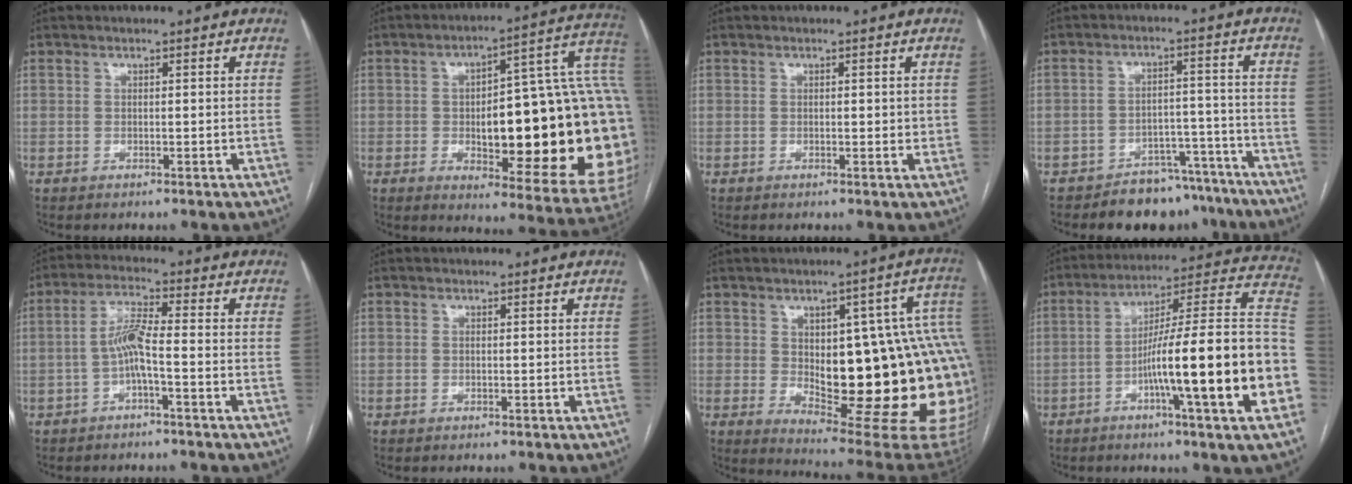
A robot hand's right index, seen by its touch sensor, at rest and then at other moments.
{"total": 31.5, "force": [-0.8, 7.4, 30.6], "torque": [-0.318, 0.038, 0.004]}
{"total": 1.3, "force": [0.3, 0.6, 1.1], "torque": [-0.013, -0.003, 0.002]}
{"total": 9.3, "force": [-7.9, 4.6, 1.1], "torque": [0.023, 0.042, -0.113]}
{"total": 5.1, "force": [-1.3, 0.3, 4.9], "torque": [-0.100, 0.012, -0.025]}
{"total": 0.0}
{"total": 26.6, "force": [-0.6, 8.2, 25.2], "torque": [-0.245, 0.023, 0.021]}
{"total": 23.6, "force": [-5.9, 0.4, 22.8], "torque": [-0.254, 0.015, -0.091]}